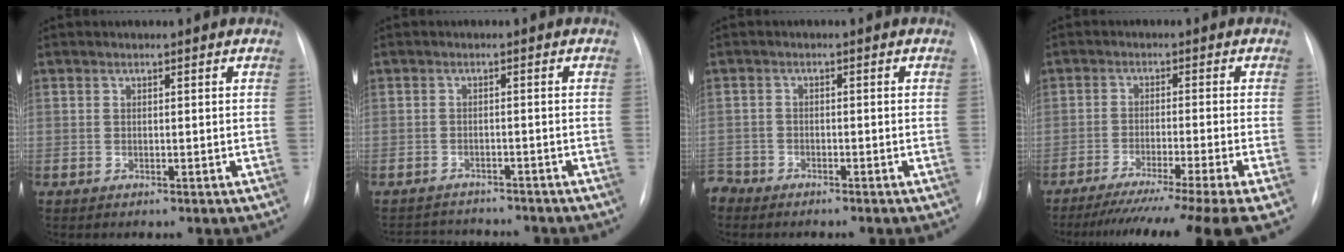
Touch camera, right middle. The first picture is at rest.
{"total": 7.3, "force": [-7.0, 1.5, 1.2], "torque": [-0.017, 0.007, -0.095]}
{"total": 3.2, "force": [-3.1, 1.0, -0.1], "torque": [0.005, -0.004, -0.058]}
{"total": 17.1, "force": [-14.1, -2.7, 9.4], "torque": [-0.112, -0.051, -0.209]}